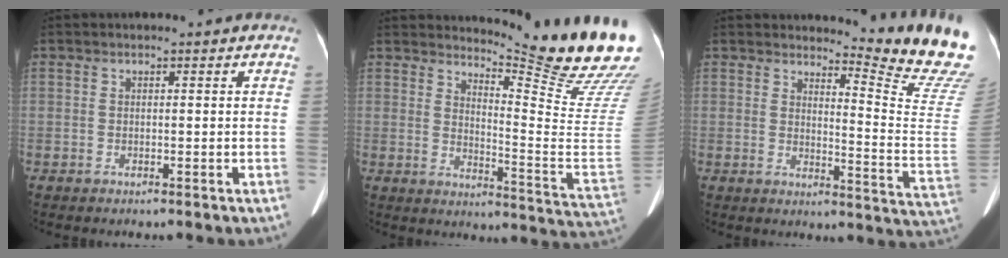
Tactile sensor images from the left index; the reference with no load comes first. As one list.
[{"total": 19.3, "force": [17.0, -1.0, 8.9], "torque": [-0.133, -0.143, 0.208]}, {"total": 13.7, "force": [13.2, -1.6, 3.6], "torque": [-0.046, -0.130, 0.141]}]